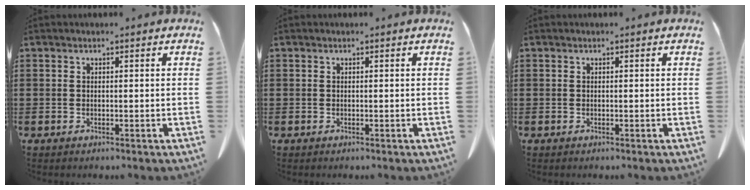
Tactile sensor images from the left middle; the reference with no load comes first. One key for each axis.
{"total": 0.0}
{"total": 0.0}